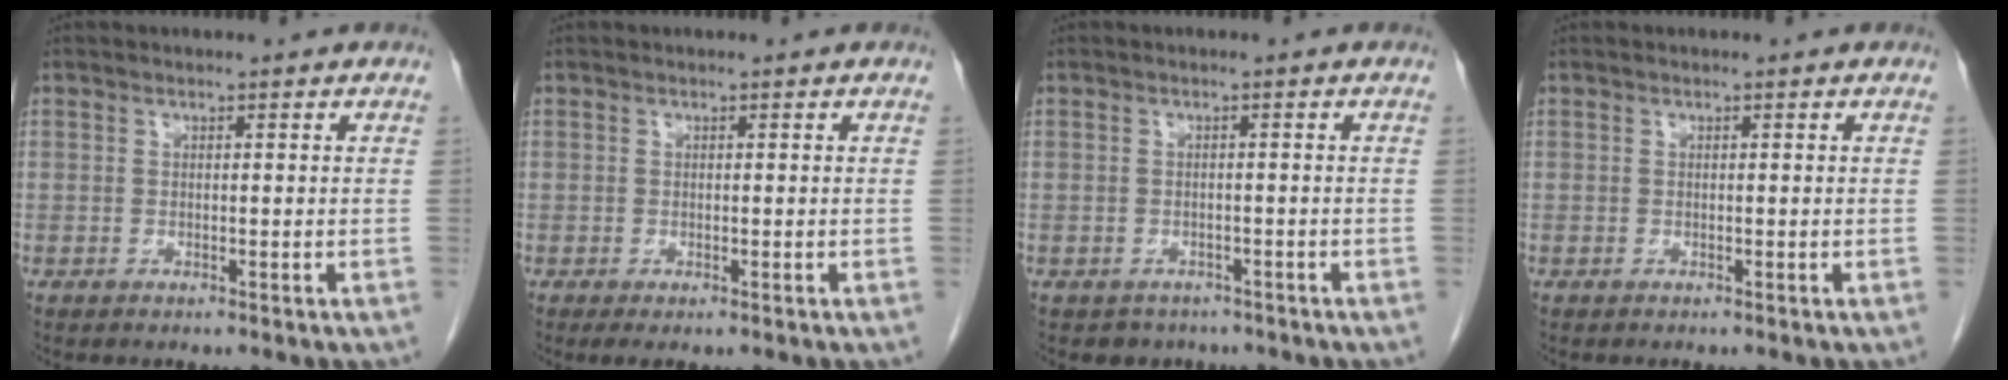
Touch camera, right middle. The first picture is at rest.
{"total": 1.5, "force": [-0.8, 0.6, 1.2], "torque": [-0.018, -0.006, -0.008]}
{"total": 3.1, "force": [-2.4, 2.0, 0.3], "torque": [-0.015, 0.002, -0.034]}
{"total": 0.0}